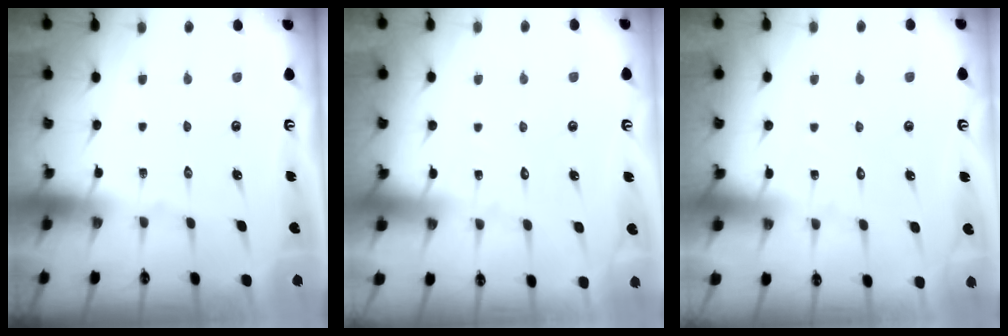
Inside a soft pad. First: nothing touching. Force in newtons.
{"total": 5.1, "press": 5.1, "slide": 0.6}
{"total": 5.3, "press": 5.3, "slide": 0.5}